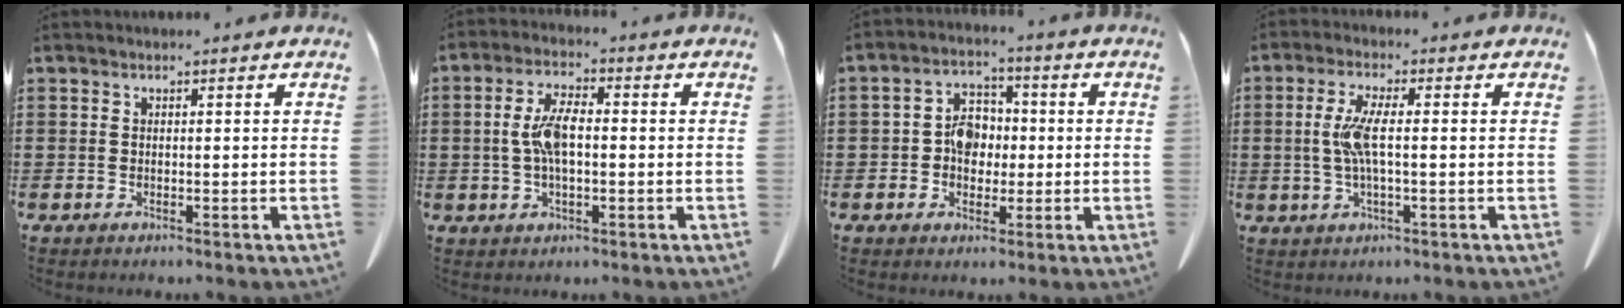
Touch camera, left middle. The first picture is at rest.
{"total": 6.5, "force": [0.0, 2.6, 5.9], "torque": [-0.131, 0.002, -0.008]}
{"total": 5.7, "force": [-0.2, 4.5, 3.5], "torque": [-0.070, 0.011, -0.010]}
{"total": 5.7, "force": [0.1, 1.1, 5.6], "torque": [-0.126, -0.005, -0.008]}